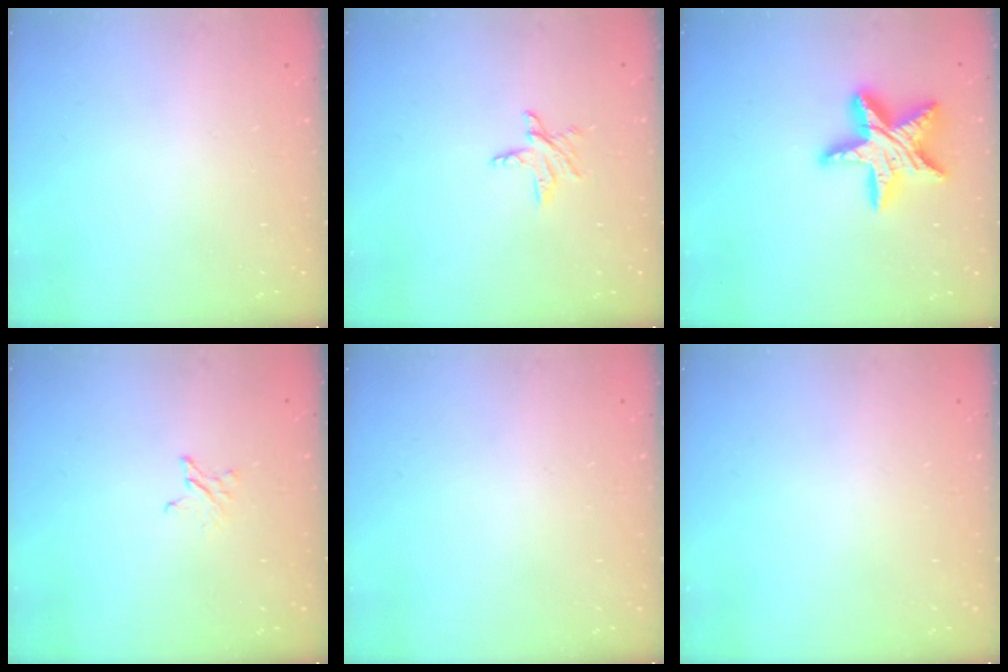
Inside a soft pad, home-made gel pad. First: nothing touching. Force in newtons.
{"total": 4.8, "press": 4.7, "slide": 0.4}
{"total": 17.3, "press": 17.3, "slide": 1.5}
{"total": 2.0, "press": 2.0, "slide": 0.2}
{"total": 0.0}
{"total": 0.0}